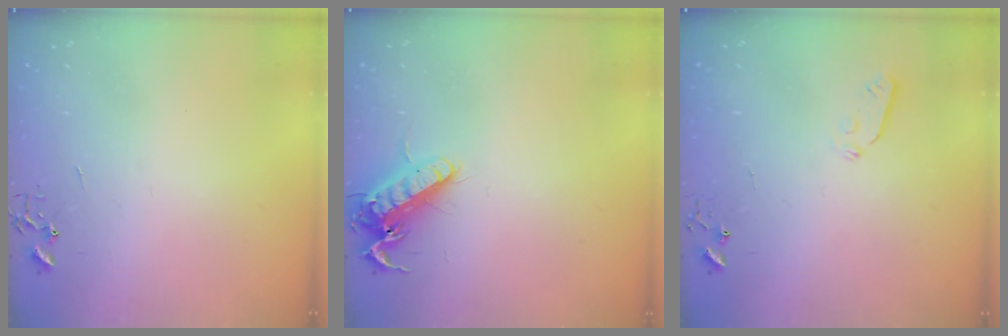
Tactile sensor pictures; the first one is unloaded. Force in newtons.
{"total": 13.5, "press": 13.3, "slide": 1.9}
{"total": 3.5, "press": 3.3, "slide": 1.0}